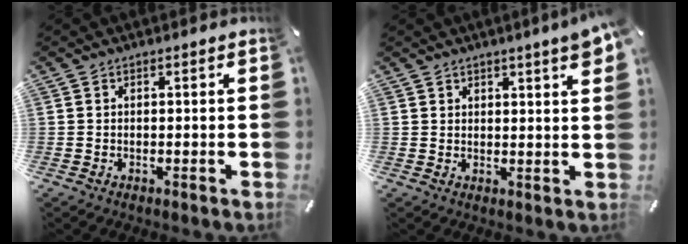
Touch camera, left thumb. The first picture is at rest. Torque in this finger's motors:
{"motor_torque": [1.06, 1.00, 0.38, -0.31, 0.08]}